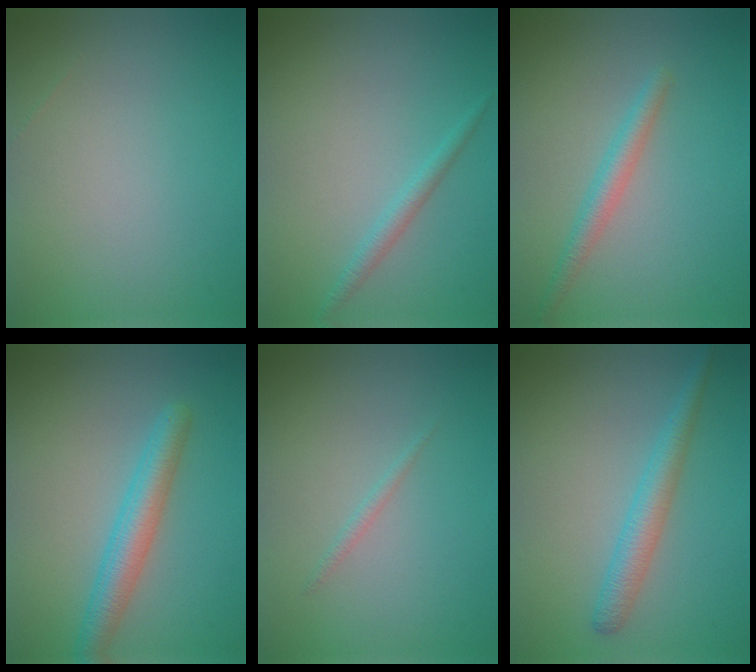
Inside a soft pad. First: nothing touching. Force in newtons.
{"total": 1.4, "press": 1.4, "slide": 0.0}
{"total": 2.2, "press": 2.2, "slide": 0.0}
{"total": 3.7, "press": 3.7, "slide": 0.1}
{"total": 0.6, "press": 0.6, "slide": 0.0}
{"total": 2.8, "press": 2.8, "slide": 0.1}